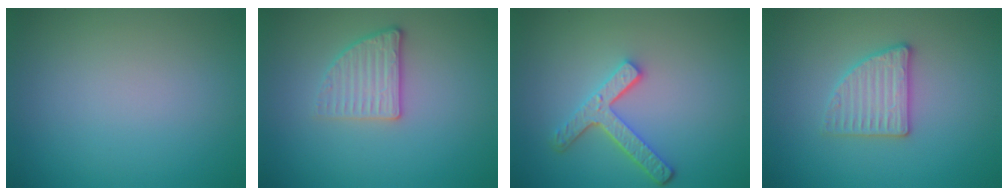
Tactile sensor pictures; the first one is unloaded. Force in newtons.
{"total": 2.6, "press": 2.3, "slide": 1.2}
{"total": 3.8, "press": 3.0, "slide": 2.3}
{"total": 2.8, "press": 2.7, "slide": 0.5}